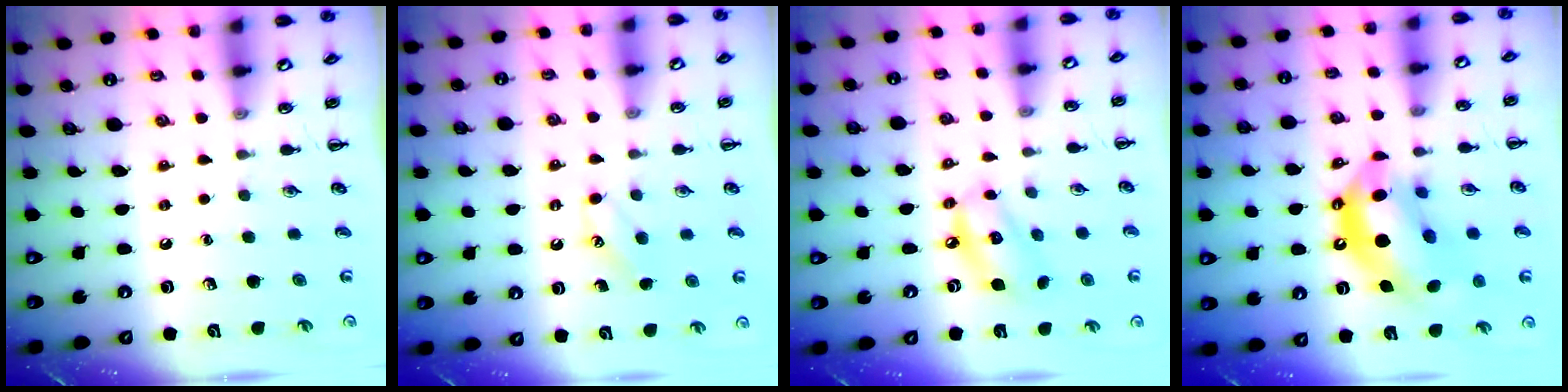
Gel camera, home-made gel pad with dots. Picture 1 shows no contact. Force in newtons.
{"total": 4.6, "press": 4.4, "slide": 1.3}
{"total": 8.5, "press": 8.3, "slide": 1.8}
{"total": 16.0, "press": 15.4, "slide": 4.5}